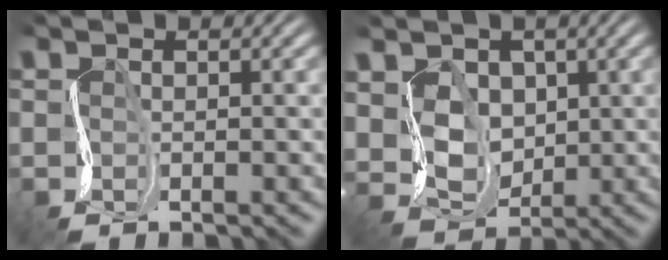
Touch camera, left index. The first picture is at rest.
{"total": 3.8, "force": [1.7, 3.1, 1.4], "torque": [-0.047, -0.001, 0.045]}